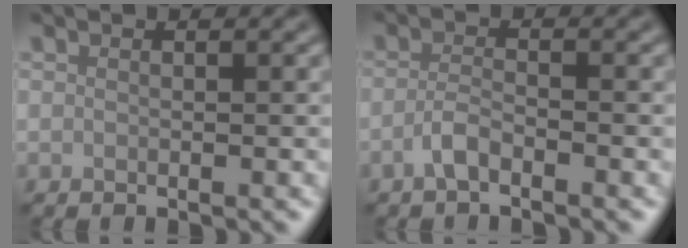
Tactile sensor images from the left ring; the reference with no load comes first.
{"total": 1.9, "force": [-1.4, 0.5, 1.2], "torque": [-0.028, 0.003, -0.033]}